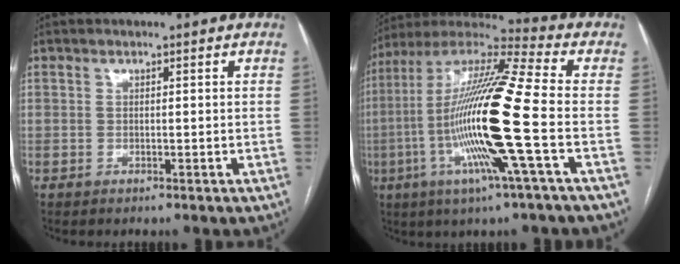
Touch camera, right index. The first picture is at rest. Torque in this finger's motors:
{"motor_torque": [2.14, 0.00, 1.05, 0.21]}